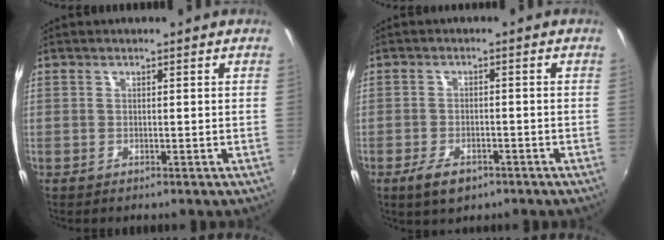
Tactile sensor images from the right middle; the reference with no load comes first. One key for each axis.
{"total": 5.2, "fx": -3.2, "fy": 2.5, "fz": 3.2, "tx": -0.080, "ty": -0.012, "tz": -0.055}